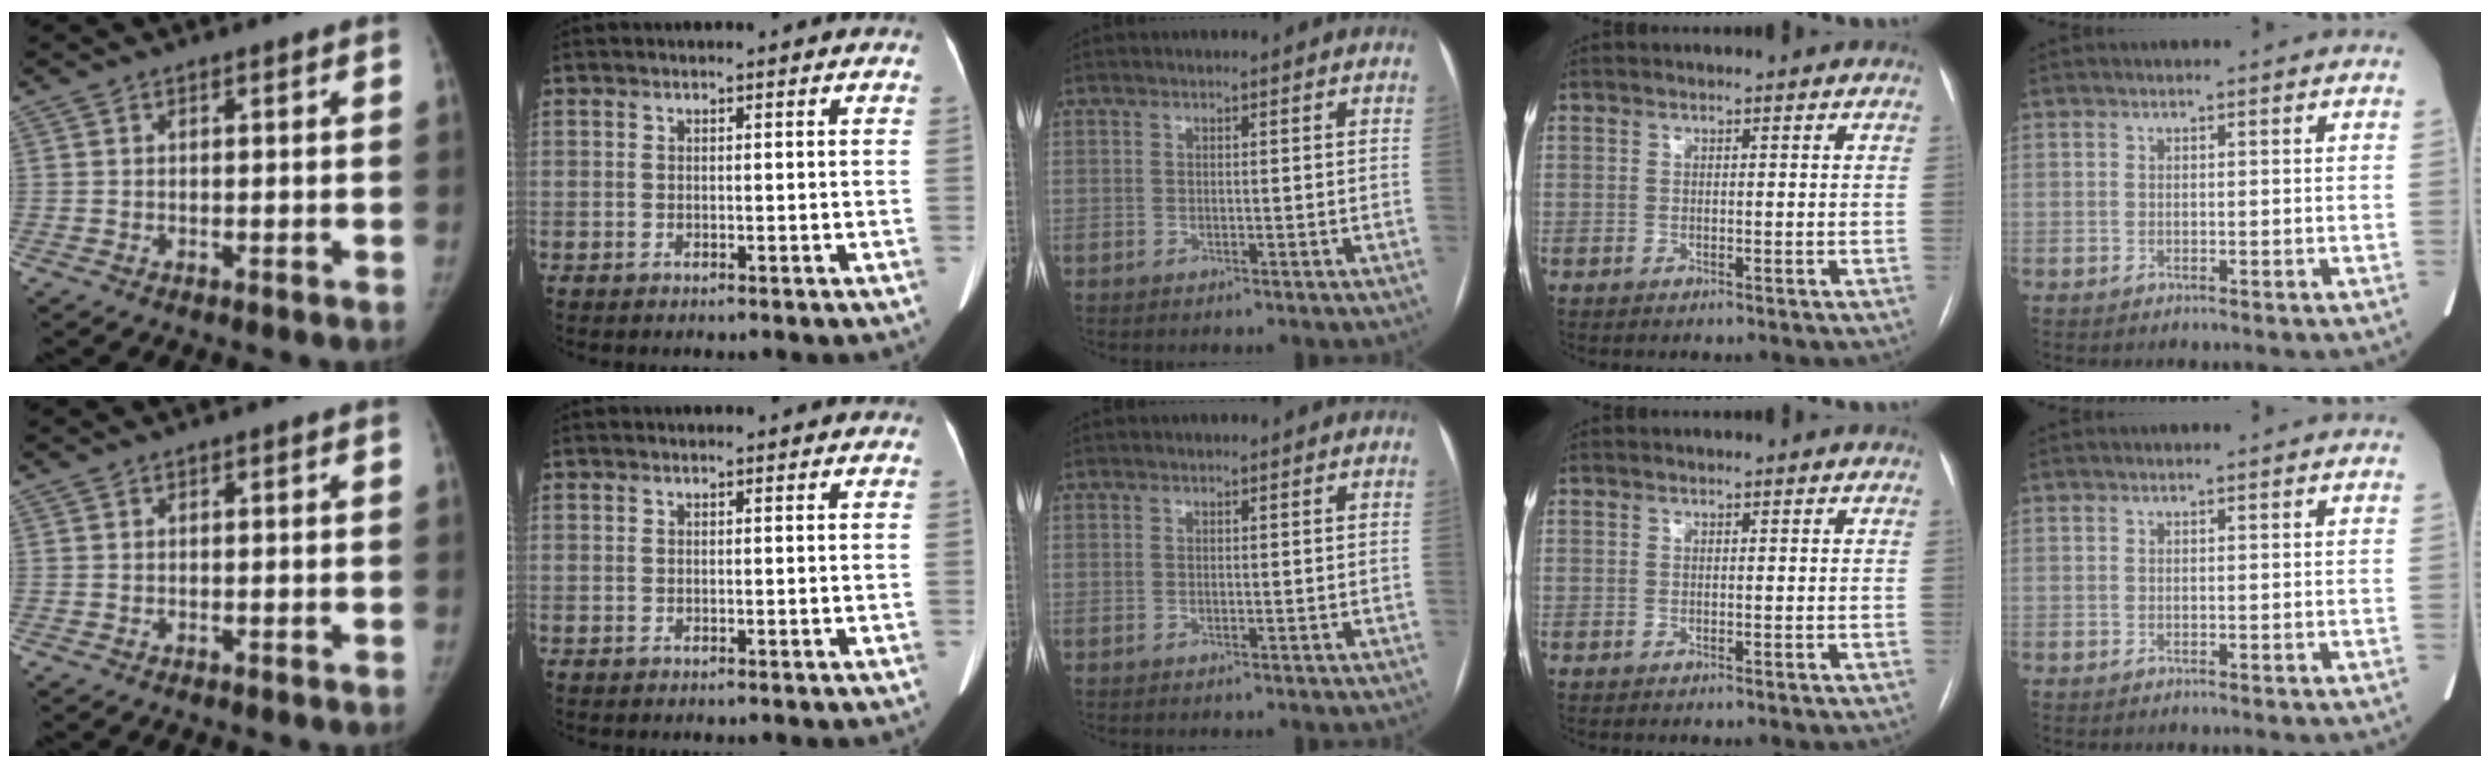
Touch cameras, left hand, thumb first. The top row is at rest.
{}